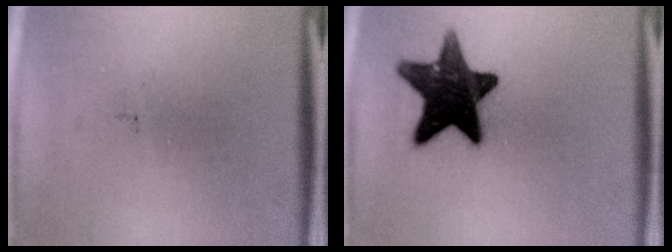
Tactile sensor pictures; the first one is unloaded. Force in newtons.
{"total": 15.0}